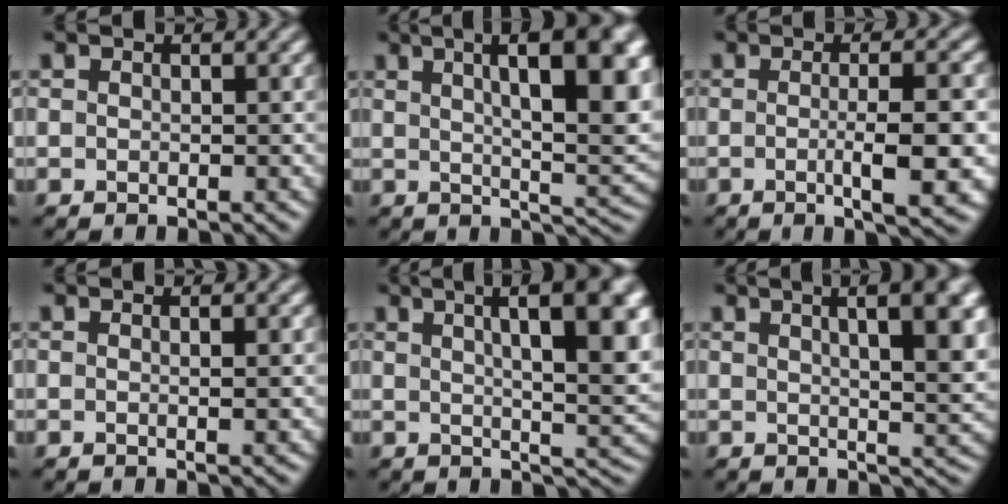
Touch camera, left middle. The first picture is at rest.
{"total": 13.9, "force": [4.6, 4.7, 12.2], "torque": [-0.130, 0.019, 0.062]}
{"total": 6.6, "force": [-0.8, 1.6, 6.4], "torque": [-0.088, -0.004, -0.007]}
{"total": 1.3, "force": [0.1, 0.3, 1.3], "torque": [-0.014, 0.002, -0.001]}
{"total": 12.4, "force": [4.2, 4.0, 10.9], "torque": [-0.112, 0.020, 0.053]}
{"total": 11.5, "force": [4.4, 4.5, 9.6], "torque": [-0.082, 0.047, 0.039]}